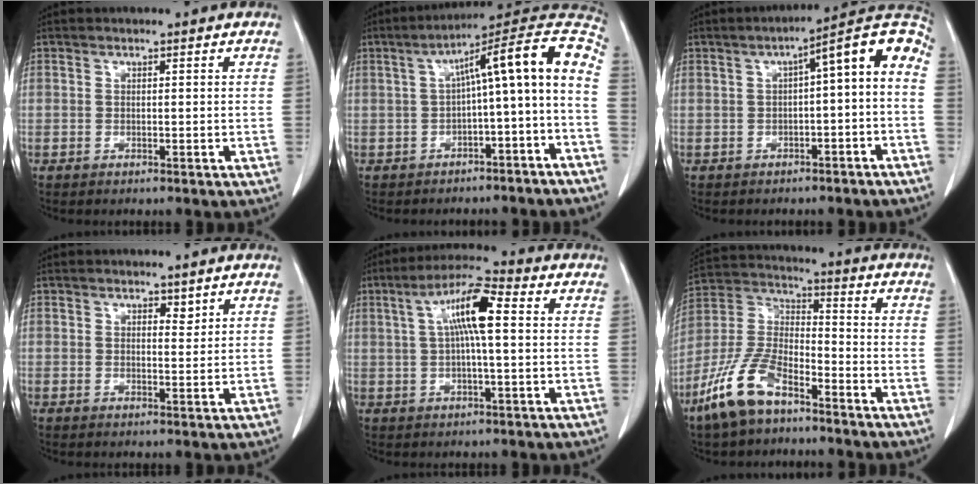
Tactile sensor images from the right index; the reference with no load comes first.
{"total": 14.0, "force": [-1.8, 1.3, 13.8], "torque": [-0.192, 0.050, -0.028]}
{"total": 10.3, "force": [-0.6, 2.1, 10.0], "torque": [-0.134, 0.042, -0.011]}
{"total": 1.5, "force": [1.1, 0.7, 0.8], "torque": [-0.009, -0.006, 0.015]}
{"total": 9.0, "force": [1.6, 1.2, 8.8], "torque": [-0.167, 0.022, 0.025]}
{"total": 12.2, "force": [-8.2, 4.4, 7.9], "torque": [-0.182, -0.004, -0.163]}